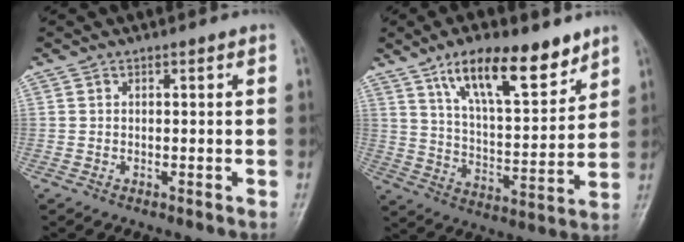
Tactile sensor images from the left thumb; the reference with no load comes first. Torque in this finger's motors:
{"motor_torque": [0.62, 0.47, 1.56, -1.20, 0.21]}